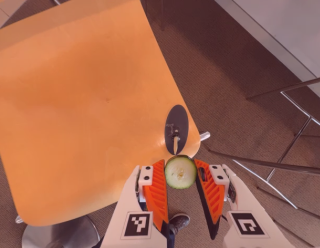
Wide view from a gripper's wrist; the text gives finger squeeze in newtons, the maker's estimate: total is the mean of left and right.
{"total": 9.1, "left": 9.0, "right": 9.2}